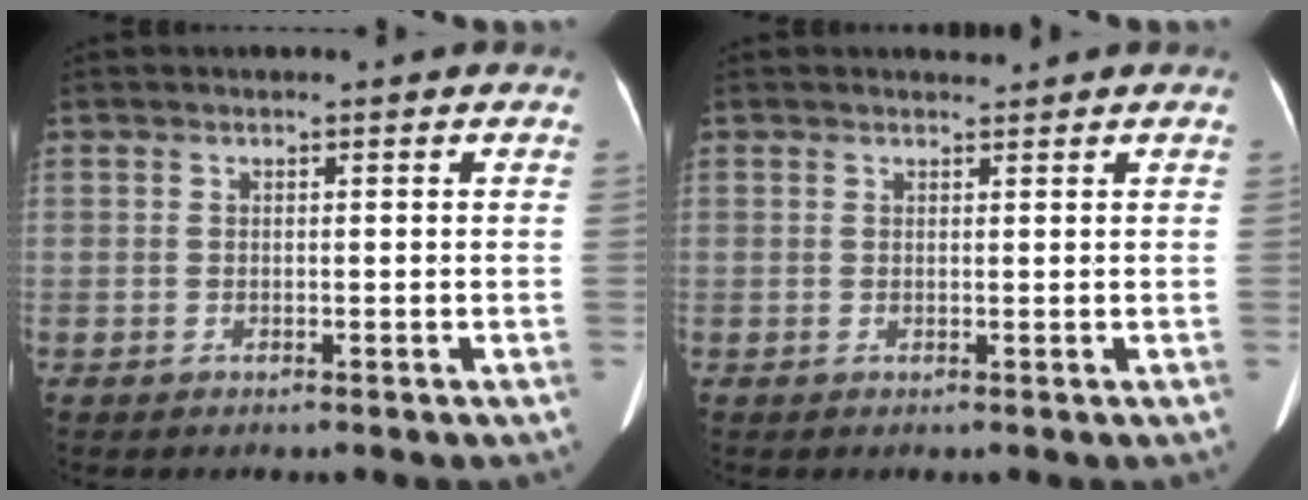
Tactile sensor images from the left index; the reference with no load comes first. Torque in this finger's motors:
{"motor_torque": [0.00, -0.18, -0.03, 0.02]}